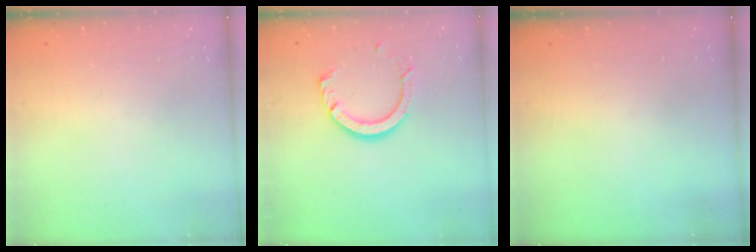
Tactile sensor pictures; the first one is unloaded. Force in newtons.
{"total": 10.0, "press": 10.0, "slide": 0.9}
{"total": 0.0}